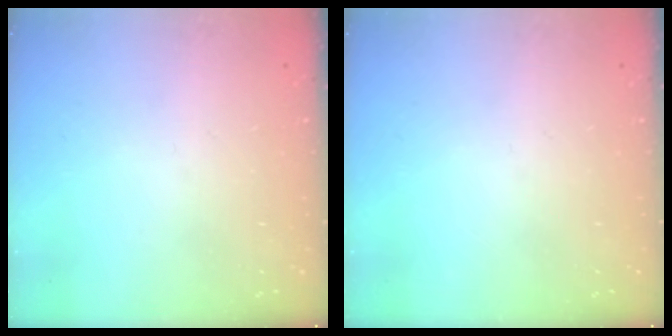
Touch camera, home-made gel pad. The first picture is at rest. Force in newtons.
{"total": 0.0}